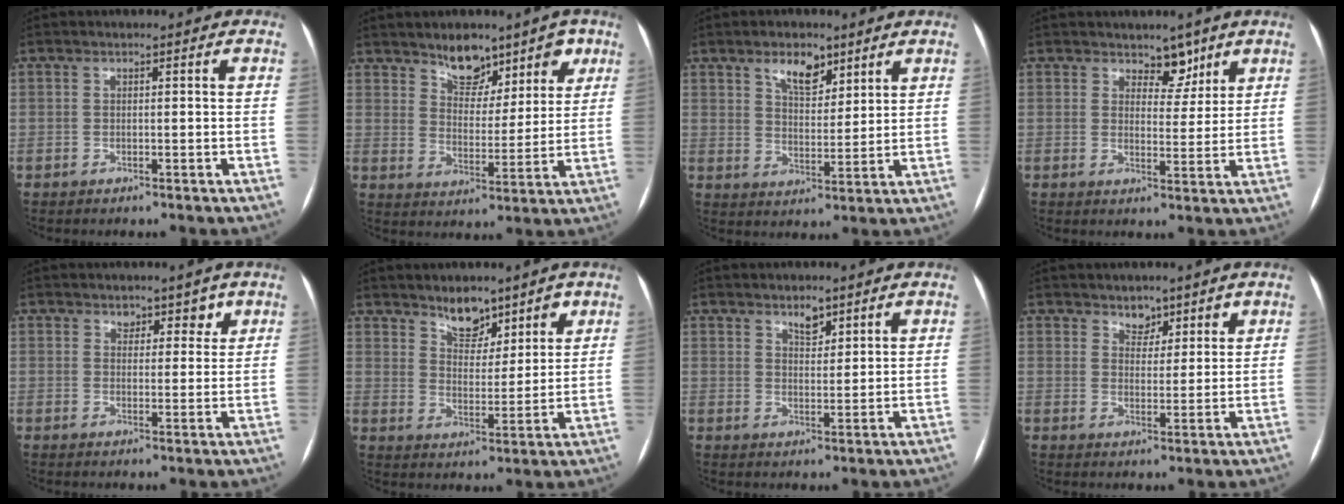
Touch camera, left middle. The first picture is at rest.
{"total": 8.4, "force": [6.1, 4.6, 3.4], "torque": [-0.032, 0.003, 0.097]}
{"total": 6.2, "force": [4.1, 2.9, 3.6], "torque": [-0.060, 0.003, 0.072]}
{"total": 4.0, "force": [3.1, 2.3, 1.1], "torque": [-0.003, -0.004, 0.048]}
{"total": 3.3, "force": [2.4, 2.0, 0.9], "torque": [0.004, 0.000, 0.034]}
{"total": 6.3, "force": [4.9, 3.1, 2.4], "torque": [-0.032, -0.005, 0.086]}
{"total": 3.0, "force": [2.2, 1.3, 1.5], "torque": [-0.026, -0.003, 0.040]}
{"total": 3.6, "force": [2.8, 2.2, 0.8], "torque": [-0.003, 0.000, 0.045]}